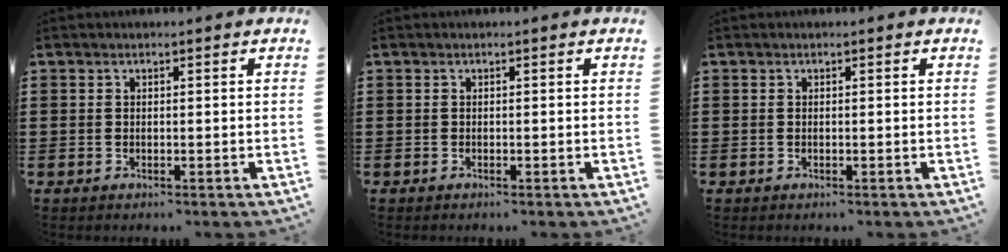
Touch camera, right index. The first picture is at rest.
{"total": 0.0}
{"total": 0.0}